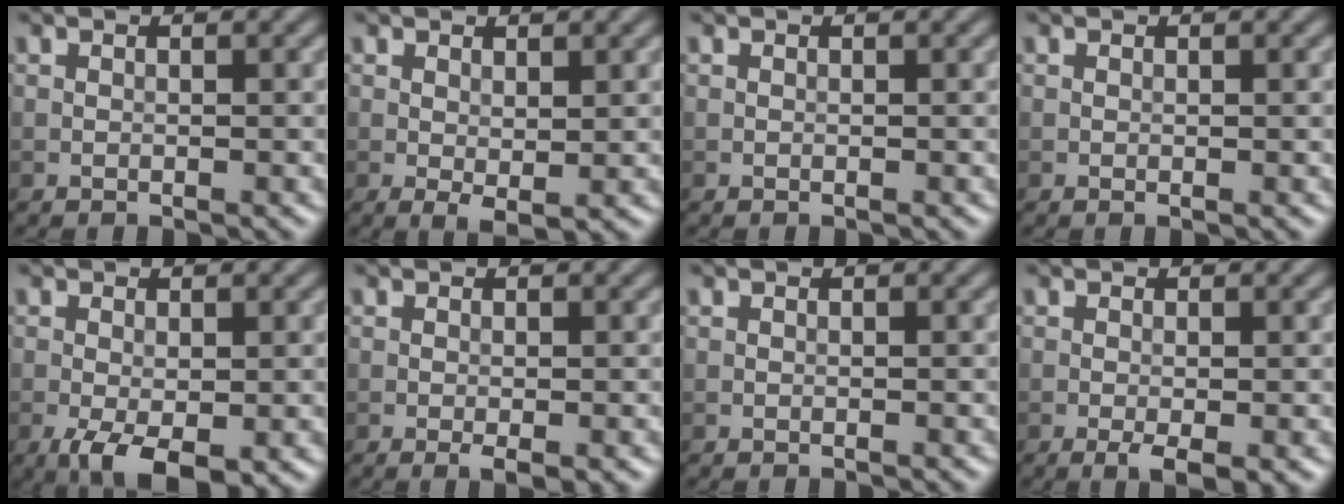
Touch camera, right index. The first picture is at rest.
{"total": 1.4, "force": [0.3, 0.6, 1.3], "torque": [-0.020, -0.006, 0.008]}
{"total": 0.0}
{"total": 0.0}
{"total": 4.7, "force": [-1.9, 2.0, 3.8], "torque": [-0.073, -0.015, -0.028]}
{"total": 1.3, "force": [-0.5, 0.2, 1.3], "torque": [-0.020, -0.006, -0.007]}
{"total": 0.0}
{"total": 2.4, "force": [-0.9, 0.5, 2.1], "torque": [-0.039, -0.007, -0.015]}